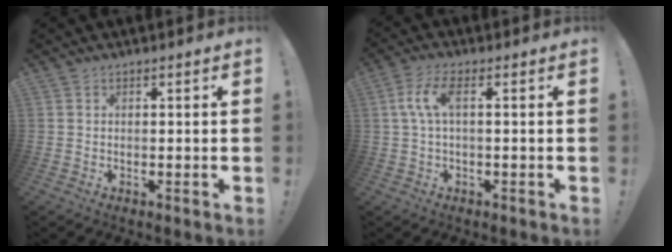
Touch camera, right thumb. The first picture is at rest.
{"total": 7.0, "force": [1.0, 2.2, 6.6], "torque": [-0.135, 0.002, 0.018]}